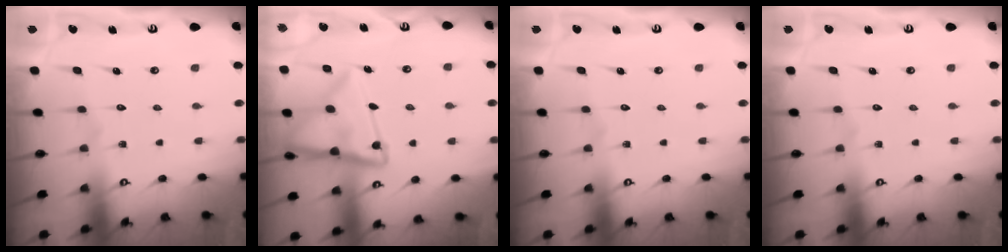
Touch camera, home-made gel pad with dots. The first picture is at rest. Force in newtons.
{"total": 15.2, "press": 15.2, "slide": 1.4}
{"total": 0.0}
{"total": 0.0}